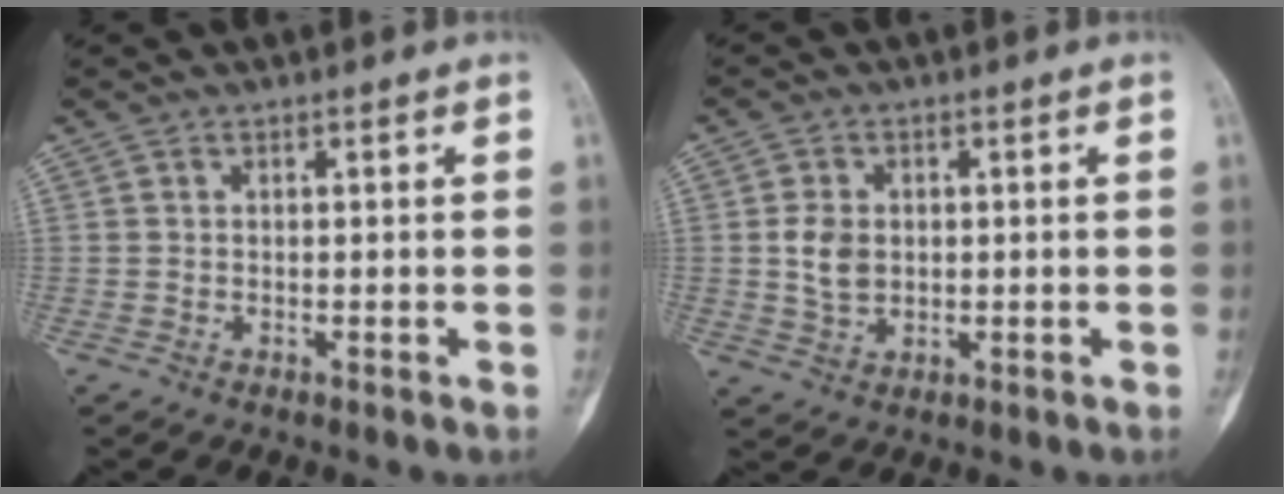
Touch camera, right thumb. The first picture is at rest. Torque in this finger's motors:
{"motor_torque": [0.95, 0.24, 0.21, -0.52, -0.01]}